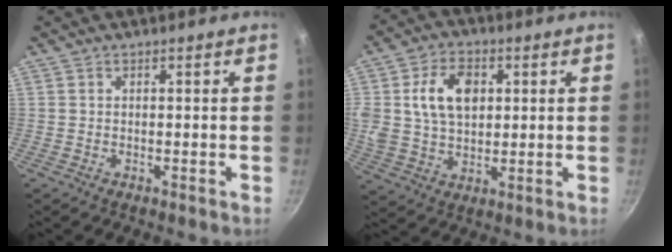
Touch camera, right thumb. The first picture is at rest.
{"total": 12.7, "force": [2.9, 8.8, 8.8], "torque": [-0.141, 0.002, 0.050]}